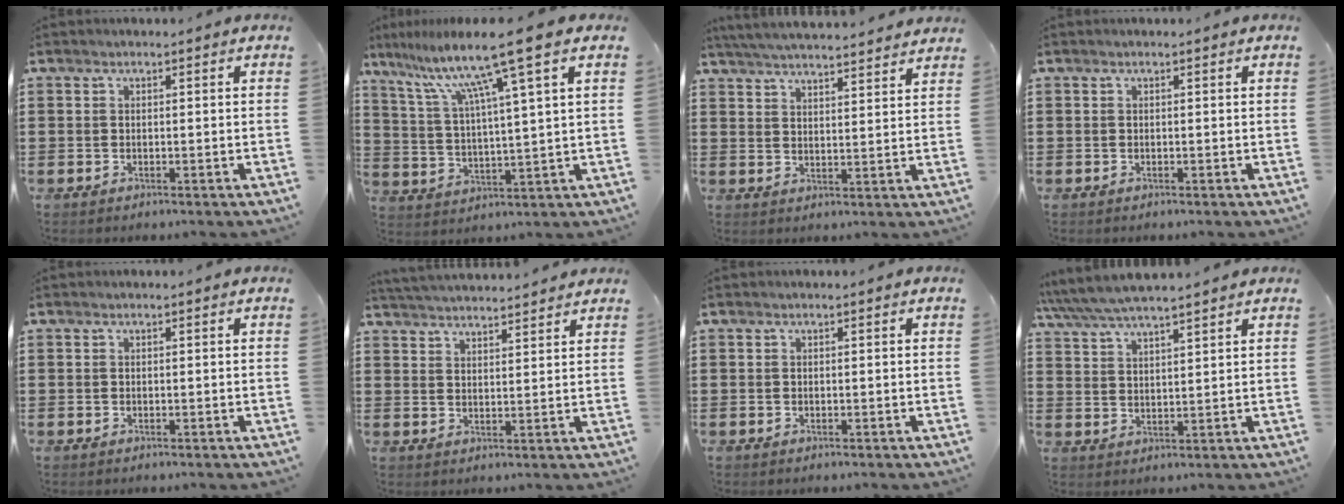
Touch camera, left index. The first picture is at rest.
{"total": 12.0, "force": [7.8, -0.4, 9.1], "torque": [-0.199, -0.028, 0.124]}
{"total": 4.8, "force": [4.7, -0.4, 0.9], "torque": [-0.034, -0.025, 0.083]}
{"total": 0.0}
{"total": 0.0}
{"total": 3.4, "force": [3.4, -0.3, 0.1], "torque": [-0.015, -0.015, 0.061]}
{"total": 0.0}
{"total": 5.0, "force": [4.6, 0.5, 1.9], "torque": [-0.053, -0.016, 0.081]}